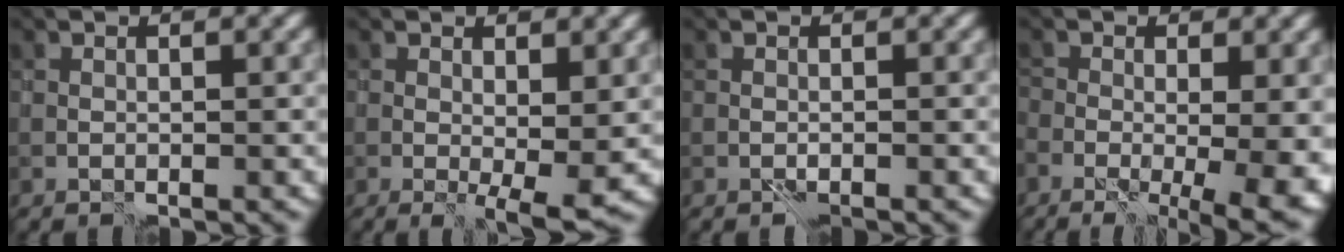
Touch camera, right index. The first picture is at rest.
{"total": 3.4, "force": [-0.2, 0.9, 3.3], "torque": [-0.046, -0.010, -0.001]}
{"total": 0.5, "force": [-0.4, -0.3, -0.2], "torque": [0.006, -0.001, -0.006]}
{"total": 10.5, "force": [-3.4, 4.6, 8.8], "torque": [-0.118, -0.016, -0.037]}